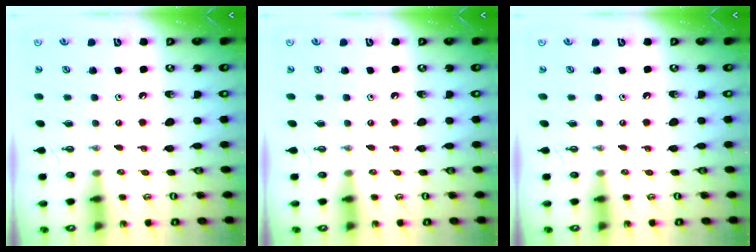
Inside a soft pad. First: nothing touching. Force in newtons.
{"total": 0.0}
{"total": 0.0}